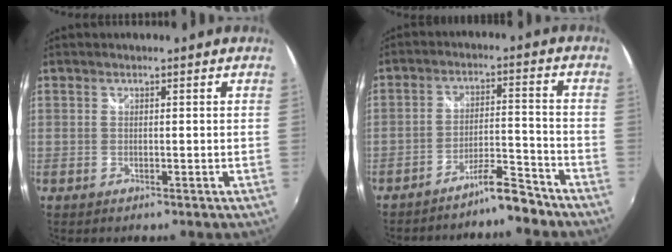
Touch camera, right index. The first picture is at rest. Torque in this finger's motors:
{"motor_torque": [0.12, -0.13, 0.10, 0.01]}